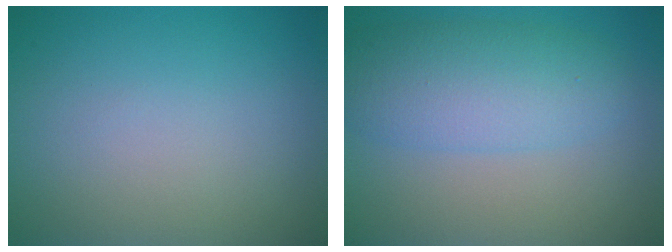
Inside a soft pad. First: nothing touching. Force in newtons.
{"total": 5.4, "press": 5.4, "slide": 0.2}